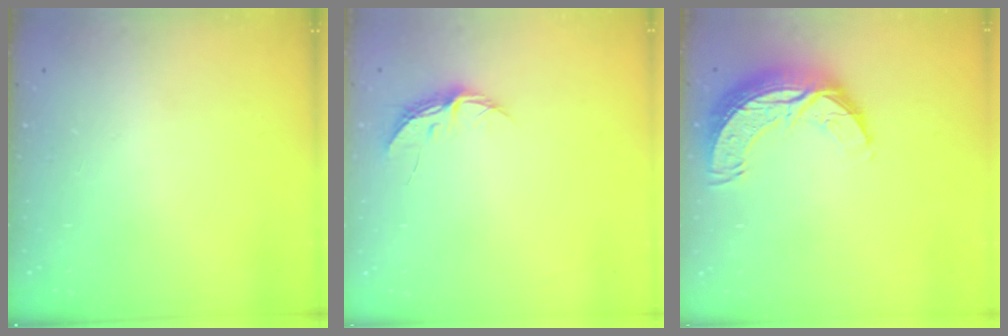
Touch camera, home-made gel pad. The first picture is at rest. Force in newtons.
{"total": 5.3, "press": 5.3, "slide": 0.5}
{"total": 10.2, "press": 10.2, "slide": 0.6}